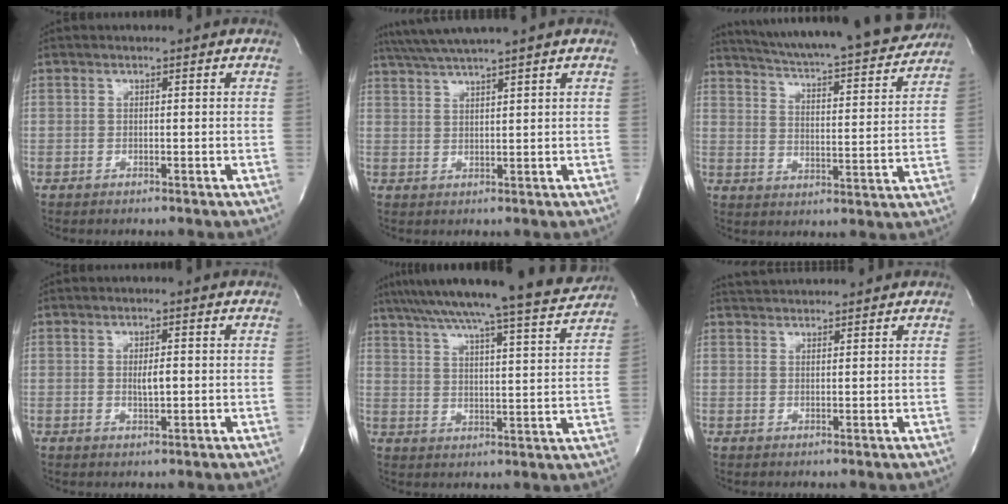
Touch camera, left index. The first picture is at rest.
{"total": 6.3, "force": [5.3, -1.6, 3.0], "torque": [-0.054, 0.016, 0.098]}
{"total": 22.6, "force": [20.9, 1.8, 8.4], "torque": [-0.136, -0.039, 0.280]}
{"total": 2.1, "force": [0.1, 0.5, 2.0], "torque": [-0.037, -0.001, 0.003]}
{"total": 19.7, "force": [17.7, -0.8, 8.5], "torque": [-0.141, -0.027, 0.247]}
{"total": 4.5, "force": [4.4, 0.2, 0.7], "torque": [-0.017, 0.032, 0.074]}